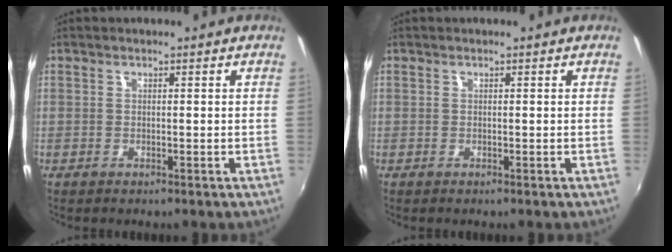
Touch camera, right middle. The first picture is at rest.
{"total": 0.0}